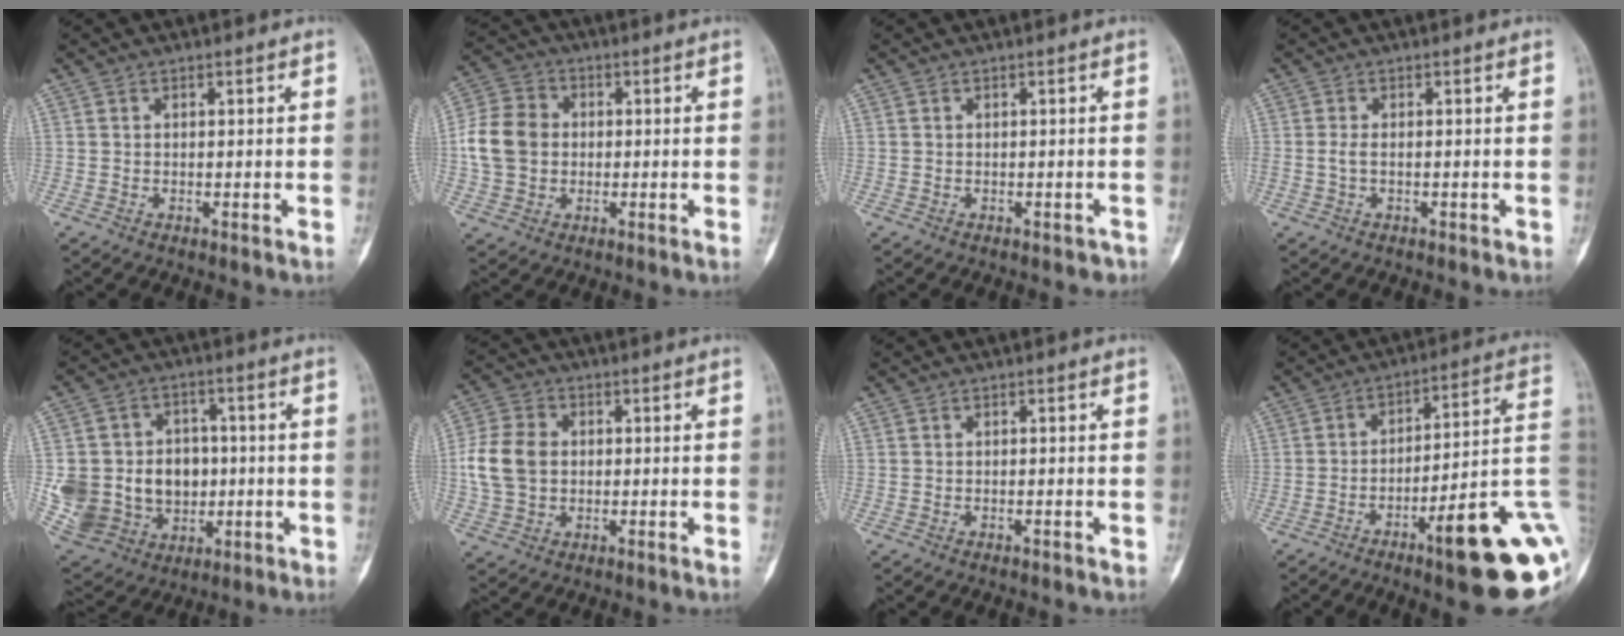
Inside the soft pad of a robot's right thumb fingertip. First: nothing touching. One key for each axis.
{"total": 10.4, "fx": -0.1, "fy": 8.5, "fz": 6.1, "tx": -0.101, "ty": 0.020, "tz": -0.011}
{"total": 1.0, "fx": -0.6, "fy": 0.8, "fz": 0.4, "tx": -0.004, "ty": 0.018, "tz": -0.001}
{"total": 1.8, "fx": -0.3, "fy": 1.1, "fz": 1.4, "tx": -0.032, "ty": 0.001, "tz": -0.011}
{"total": 20.2, "fx": -1.6, "fy": 16.9, "fz": 10.9, "tx": -0.180, "ty": 0.027, "tz": 0.004}
{"total": 9.9, "fx": 0.0, "fy": 7.7, "fz": 6.2, "tx": -0.108, "ty": 0.015, "tz": -0.006}
{"total": 0.0}
{"total": 21.5, "fx": -7.4, "fy": 4.3, "fz": 19.7, "tx": -0.191, "ty": 0.048, "tz": -0.098}